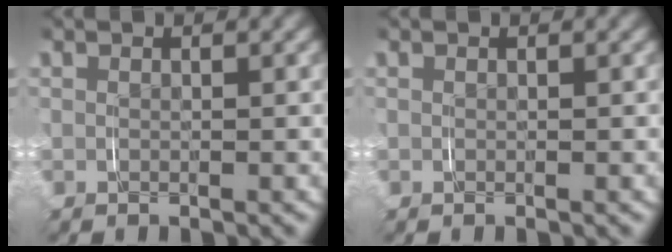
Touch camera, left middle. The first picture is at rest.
{"total": 0.0}